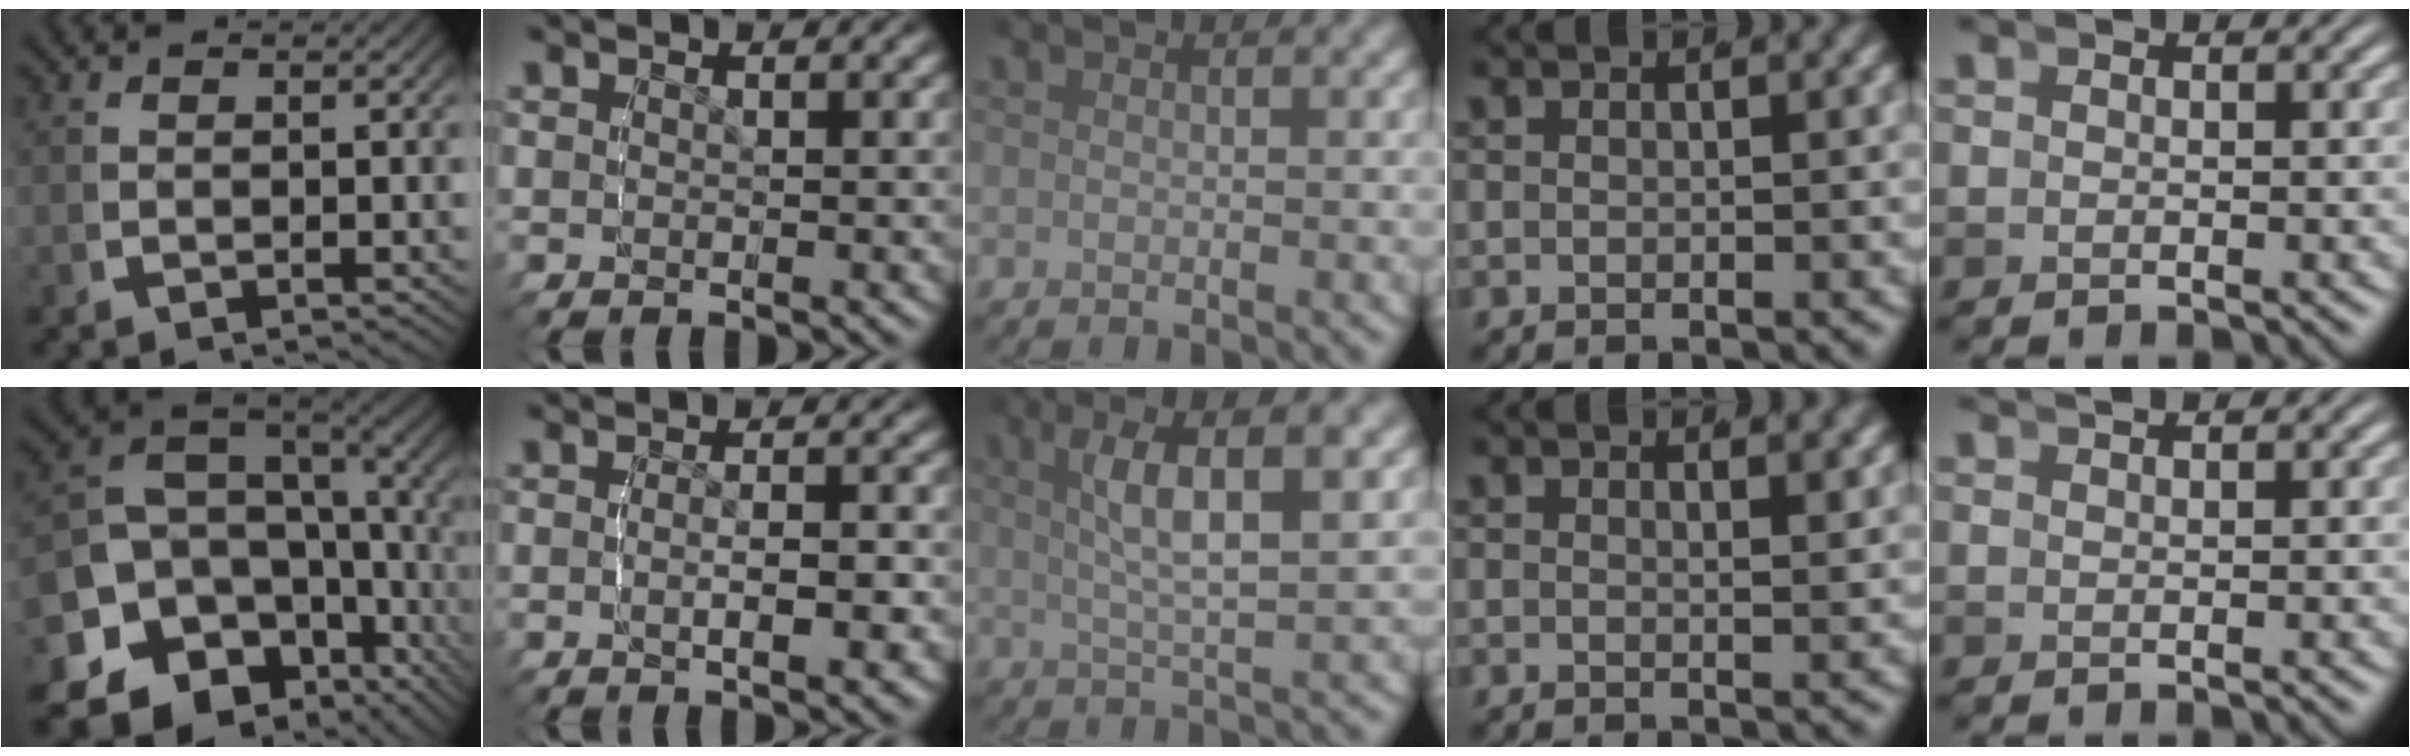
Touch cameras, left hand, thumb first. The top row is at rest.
{"thumb": {"total": 17.8, "force": [-3.4, 13.2, 11.5], "torque": [-0.226, -0.060, -0.038]}, "index": {"total": 2.3, "force": [-1.0, 0.5, 2.1], "torque": [-0.035, -0.002, -0.017]}, "middle": {"total": 4.7, "force": [1.5, 0.5, 4.5], "torque": [-0.076, 0.010, 0.024]}, "ring": {"total": 1.2, "force": [0.9, -0.2, 0.8], "torque": [-0.008, -0.006, 0.015]}, "little": {"total": 1.3, "force": [1.1, -0.6, 0.1], "torque": [0.006, 0.006, 0.021]}}